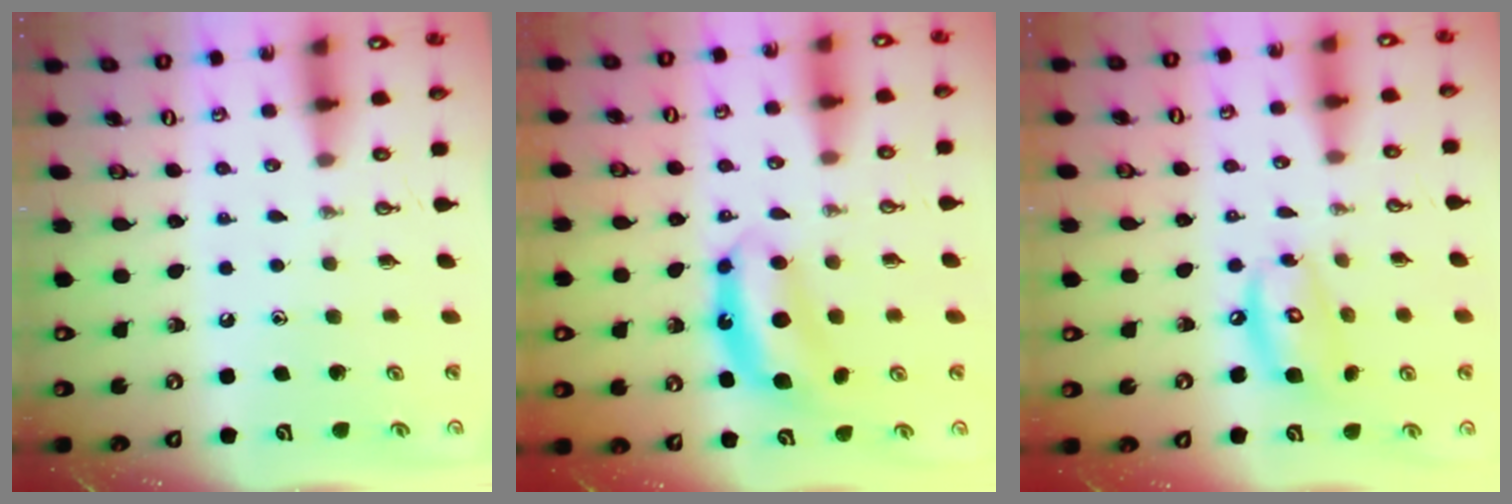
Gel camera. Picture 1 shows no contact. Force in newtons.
{"total": 7.7, "press": 7.7, "slide": 0.3}
{"total": 11.0, "press": 10.9, "slide": 1.1}